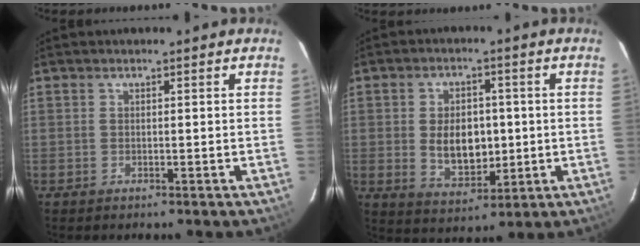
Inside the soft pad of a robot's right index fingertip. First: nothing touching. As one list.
[{"total": 9.1, "force": [-0.2, 5.9, 6.9], "torque": [-0.131, -0.002, 0.010]}]